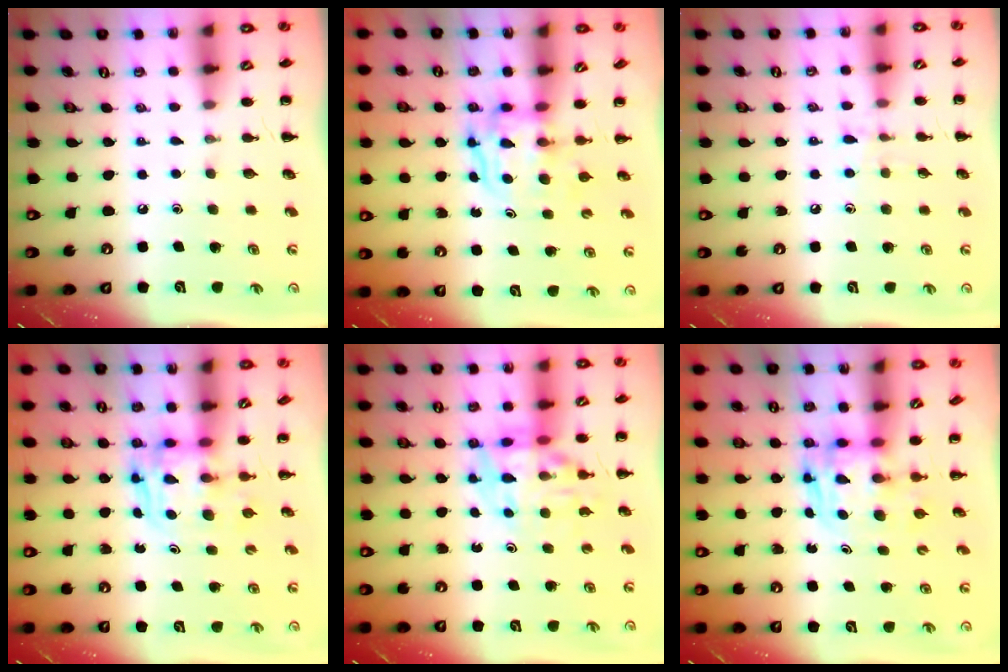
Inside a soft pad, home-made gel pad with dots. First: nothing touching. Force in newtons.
{"total": 3.5, "press": 3.4, "slide": 0.3}
{"total": 6.5, "press": 6.2, "slide": 2.2}
{"total": 2.7, "press": 2.7, "slide": 0.2}
{"total": 10.3, "press": 10.0, "slide": 2.7}
{"total": 2.8, "press": 2.8, "slide": 0.2}